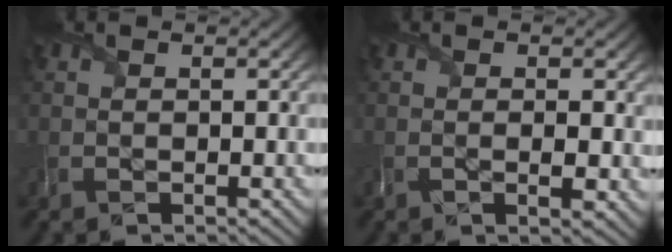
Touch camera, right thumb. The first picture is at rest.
{"total": 1.8, "force": [-0.2, 0.4, 1.8], "torque": [-0.029, -0.007, -0.002]}